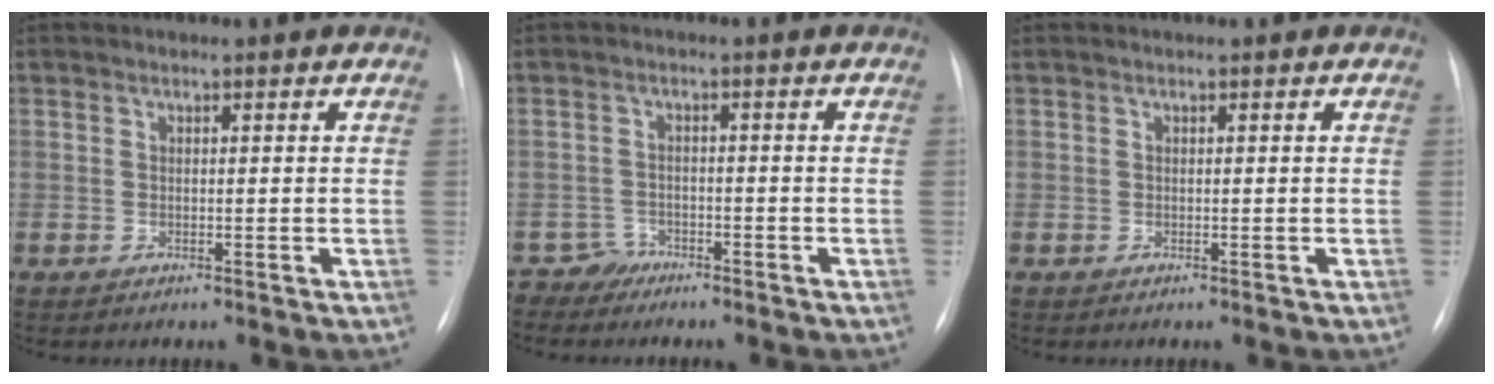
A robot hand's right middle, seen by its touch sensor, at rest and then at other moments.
{"total": 2.2, "force": [-1.8, 0.8, -0.9], "torque": [0.020, 0.003, -0.034]}
{"total": 0.0}